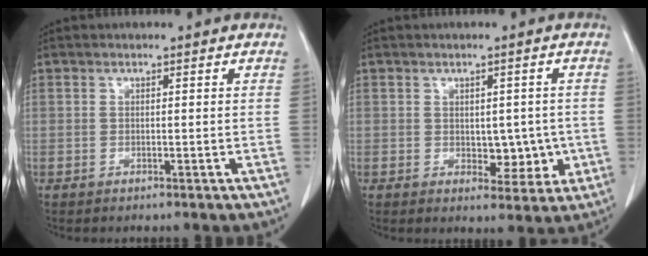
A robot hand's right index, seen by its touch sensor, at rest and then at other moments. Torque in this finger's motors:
{"motor_torque": [0.00, 0.09, 0.08, 0.02]}